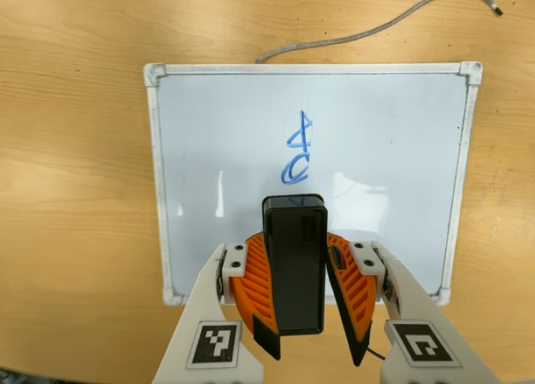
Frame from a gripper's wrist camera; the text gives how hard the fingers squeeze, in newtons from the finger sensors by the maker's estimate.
{"total": 9.3, "left": 9.3, "right": 9.3}